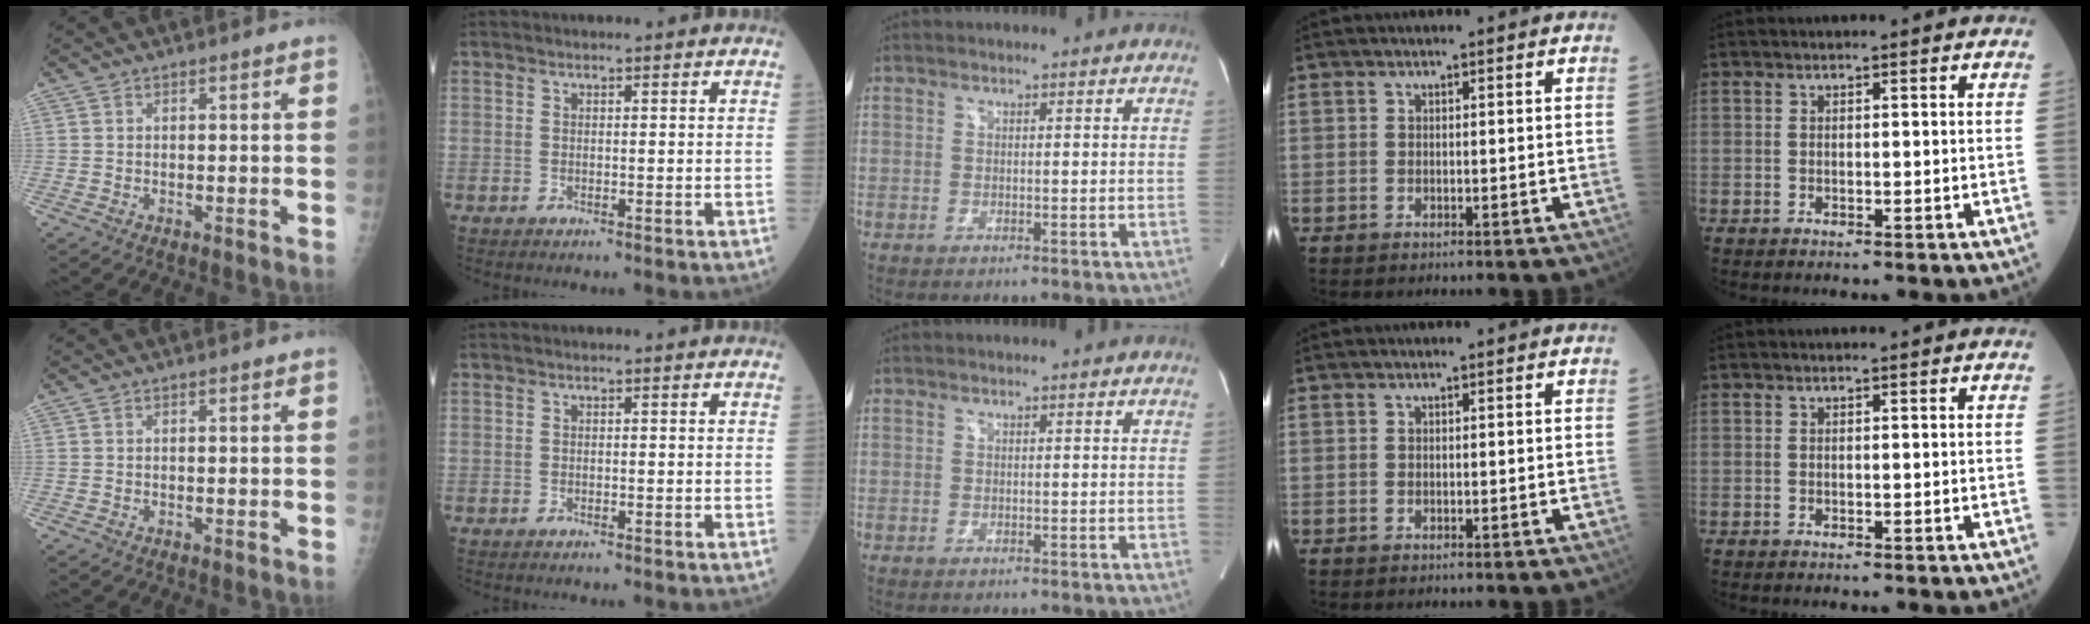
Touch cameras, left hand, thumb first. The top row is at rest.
{}